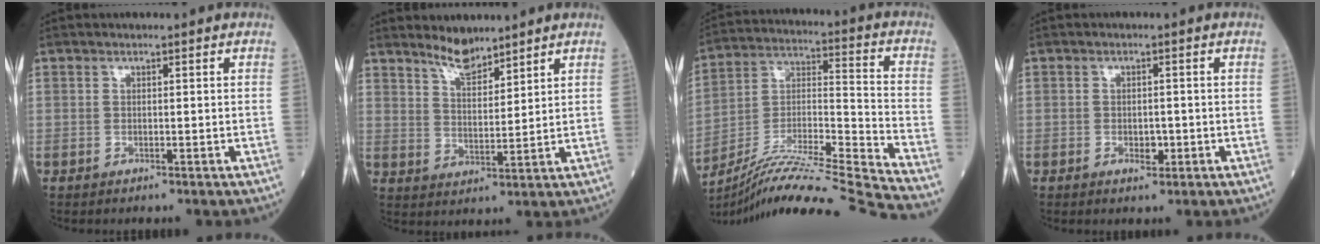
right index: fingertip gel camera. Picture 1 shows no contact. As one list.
[{"total": 4.9, "force": [4.5, 1.1, 1.7], "torque": [-0.038, -0.004, 0.087]}, {"total": 23.4, "force": [-21.0, -2.9, 9.9], "torque": [-0.185, -0.022, -0.353]}, {"total": 2.1, "force": [-0.8, 1.1, 1.6], "torque": [-0.025, 0.001, -0.009]}]